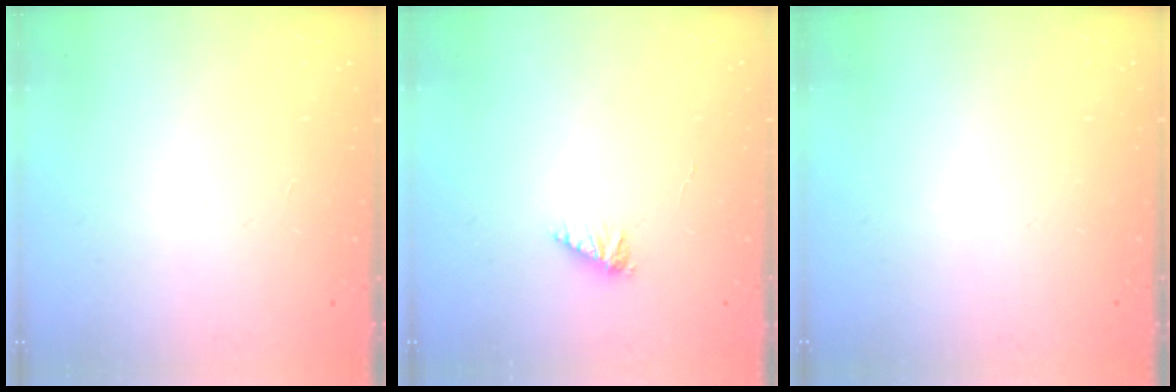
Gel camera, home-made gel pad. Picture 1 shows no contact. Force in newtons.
{"total": 2.4, "press": 2.4, "slide": 0.3}
{"total": 0.0}